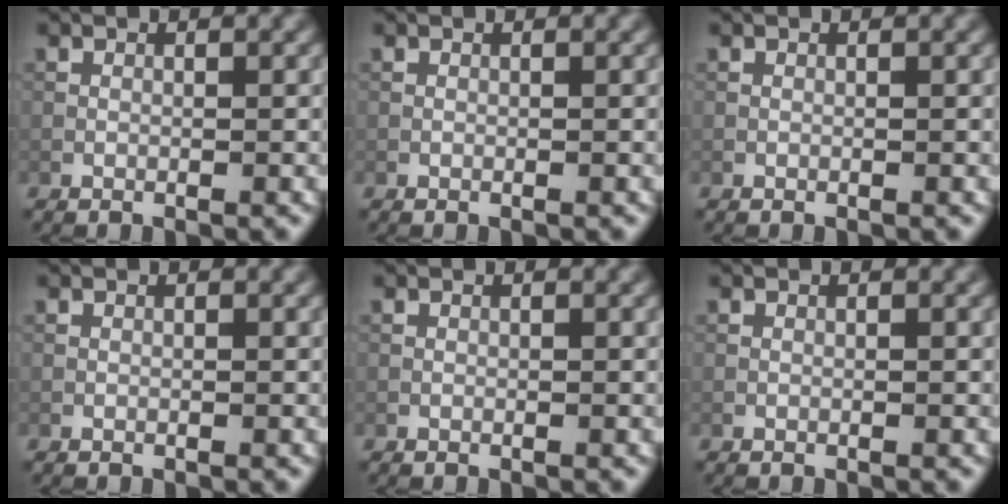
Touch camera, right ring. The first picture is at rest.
{"total": 0.0}
{"total": 0.0}
{"total": 0.0}
{"total": 0.0}
{"total": 0.0}